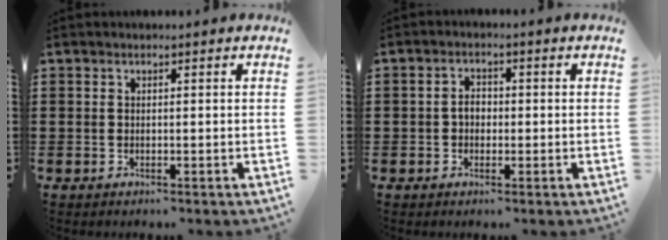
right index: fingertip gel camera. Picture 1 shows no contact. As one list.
[{"total": 2.3, "force": [-0.4, 1.6, 1.6], "torque": [-0.033, 0.004, -0.008]}]